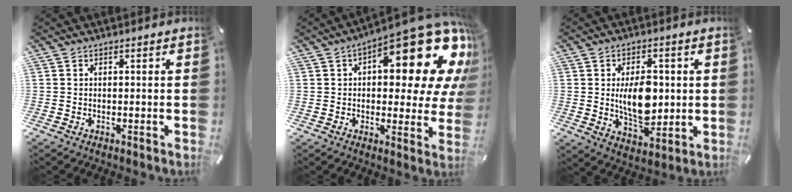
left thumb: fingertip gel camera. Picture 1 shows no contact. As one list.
[{"total": 20.8, "force": [10.1, 8.1, 16.2], "torque": [-0.197, -0.089, 0.155]}, {"total": 11.5, "force": [0.8, 7.0, 9.1], "torque": [-0.161, -0.004, 0.010]}]